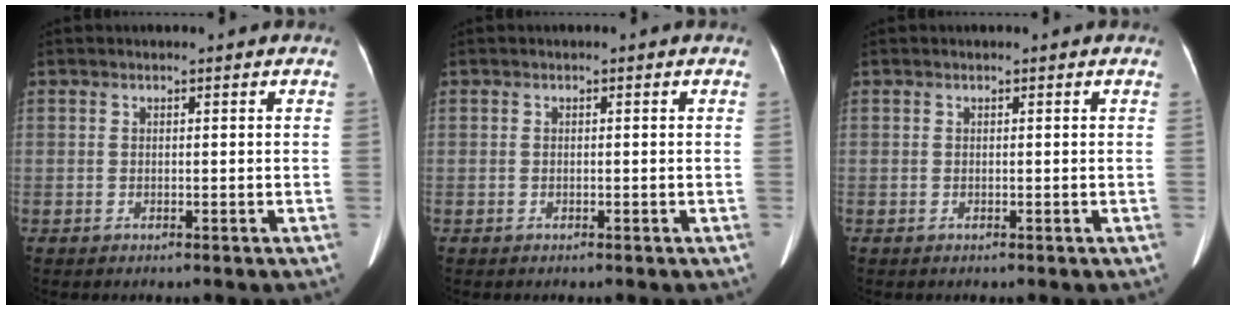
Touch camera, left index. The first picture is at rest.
{"total": 0.0}
{"total": 0.0}